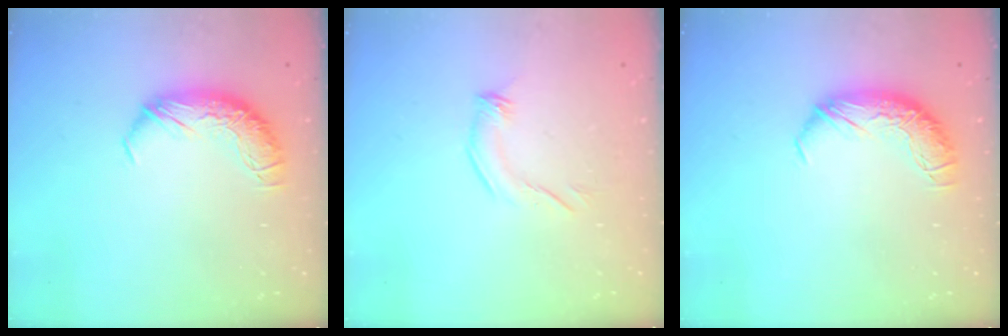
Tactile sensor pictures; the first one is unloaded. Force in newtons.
{"total": 4.1, "press": 4.0, "slide": 0.7}
{"total": 0.0}